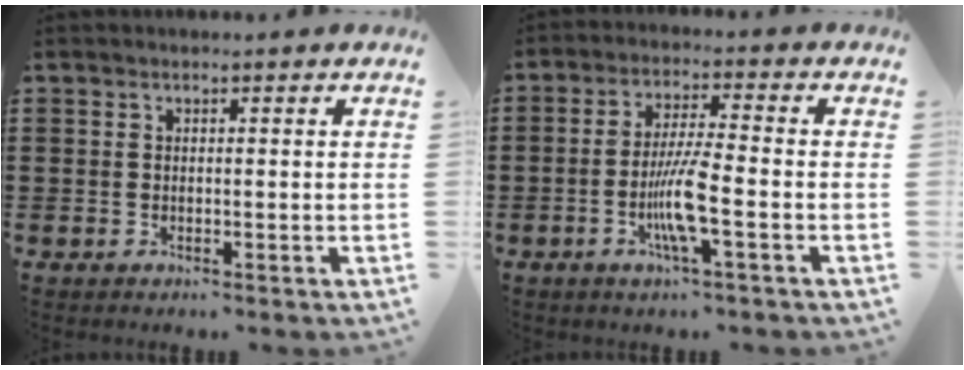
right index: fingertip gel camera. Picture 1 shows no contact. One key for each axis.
{"total": 7.2, "fx": -2.4, "fy": 0.7, "fz": 6.8, "tx": -0.142, "ty": -0.013, "tz": -0.050}